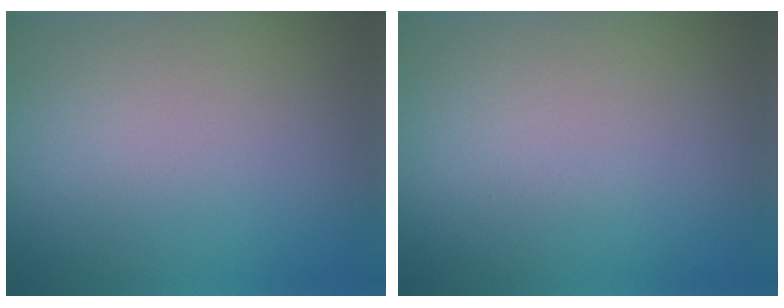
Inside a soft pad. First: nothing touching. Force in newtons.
{"total": 0.0}